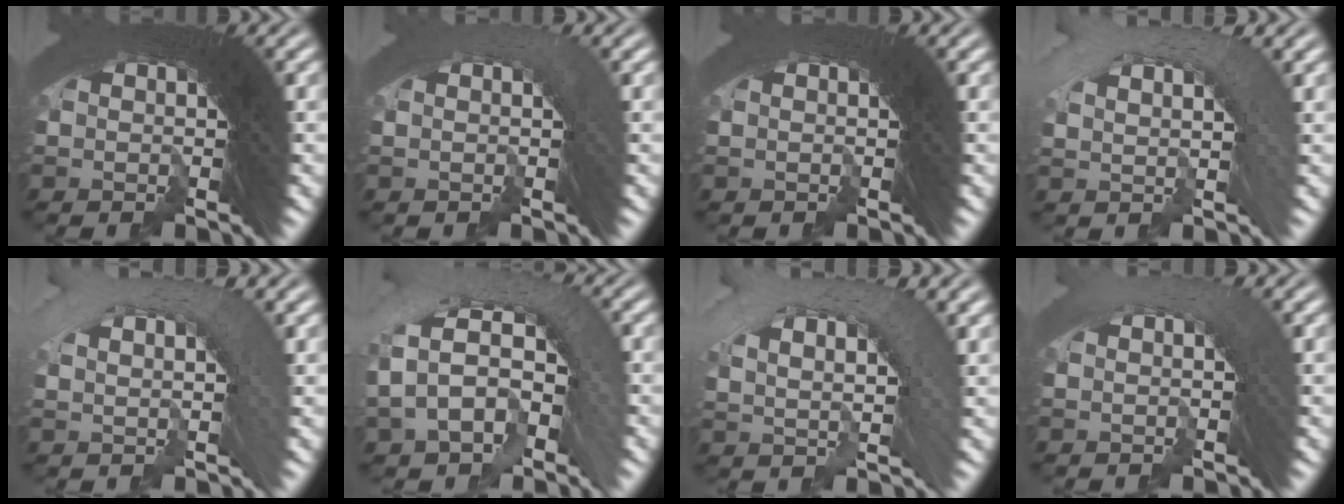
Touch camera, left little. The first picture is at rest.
{"total": 2.1, "force": [-1.6, -0.5, -1.3], "torque": [0.018, -0.006, -0.020]}
{"total": 1.3, "force": [-0.6, -0.5, -1.0], "torque": [0.009, -0.006, -0.007]}
{"total": 2.8, "force": [-1.8, 2.2, 0.2], "torque": [-0.009, 0.001, -0.031]}
{"total": 2.6, "force": [-1.9, 1.8, 0.0], "torque": [-0.005, 0.002, -0.032]}
{"total": 5.7, "force": [-3.3, 4.6, 0.5], "torque": [-0.027, 0.003, -0.066]}
{"total": 5.1, "force": [-1.7, 4.4, 2.1], "torque": [-0.029, 0.013, -0.040]}
{"total": 2.9, "force": [-2.4, 0.1, -1.7], "torque": [0.029, 0.002, -0.038]}